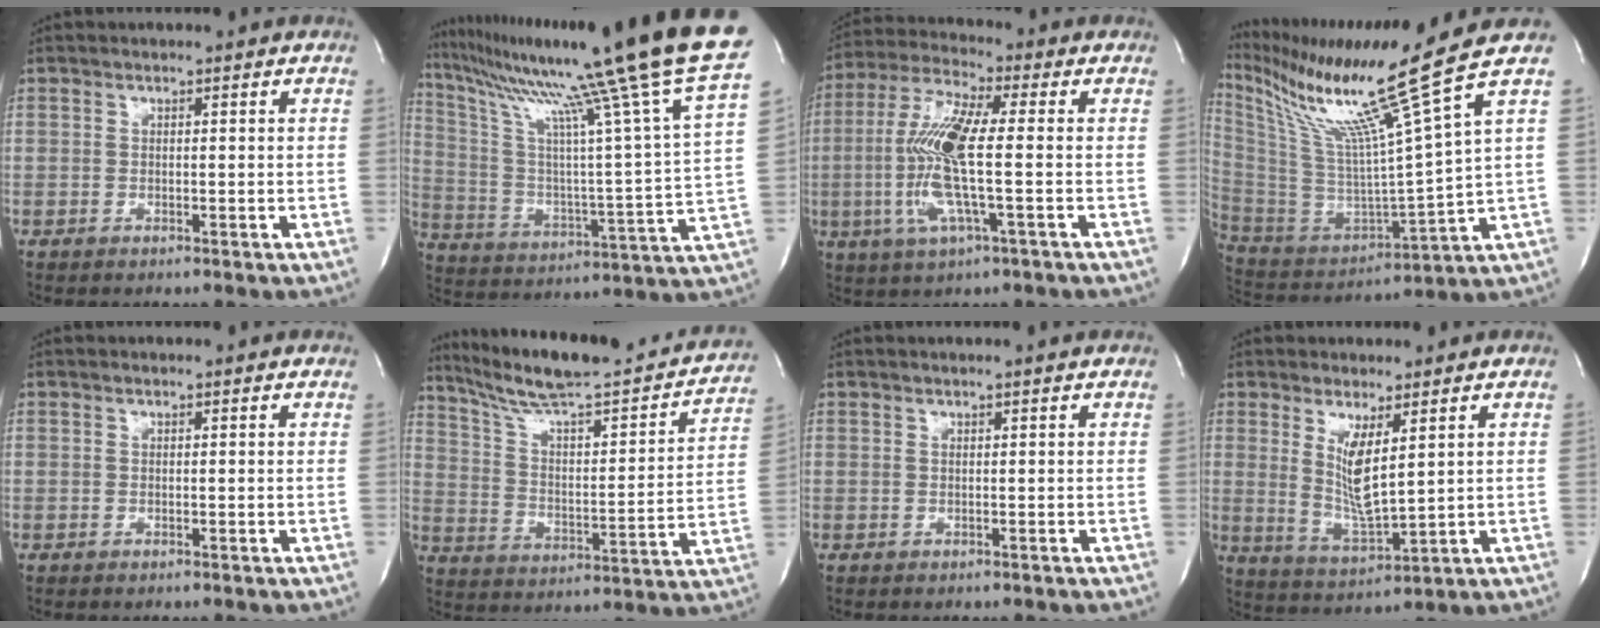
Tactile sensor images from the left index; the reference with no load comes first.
{"total": 29.7, "force": [22.8, -2.5, 18.8], "torque": [-0.320, -0.051, 0.333]}
{"total": 12.8, "force": [-1.7, 1.2, 12.6], "torque": [-0.273, -0.001, -0.038]}
{"total": 19.5, "force": [13.7, -4.1, 13.3], "torque": [-0.254, -0.057, 0.248]}
{"total": 0.0}
{"total": 26.2, "force": [22.6, 3.4, 12.8], "torque": [-0.194, -0.019, 0.317]}
{"total": 0.8, "force": [0.5, -0.3, 0.6], "torque": [-0.015, 0.004, 0.011]}
{"total": 6.7, "force": [2.2, 1.0, 6.2], "torque": [-0.125, -0.024, 0.051]}